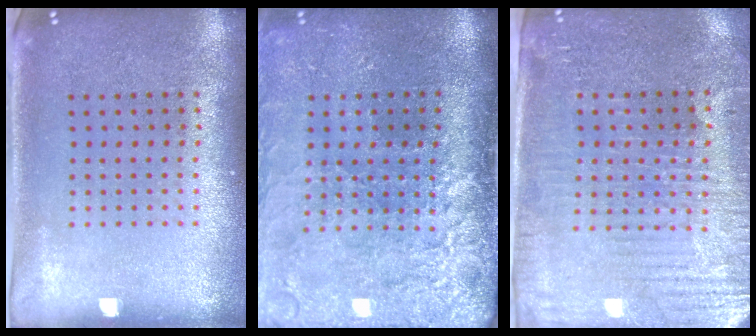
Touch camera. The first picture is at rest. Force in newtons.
{"total": 4.6, "press": 3.8, "slide": 2.7}
{"total": 3.8, "press": 3.5, "slide": 1.4}